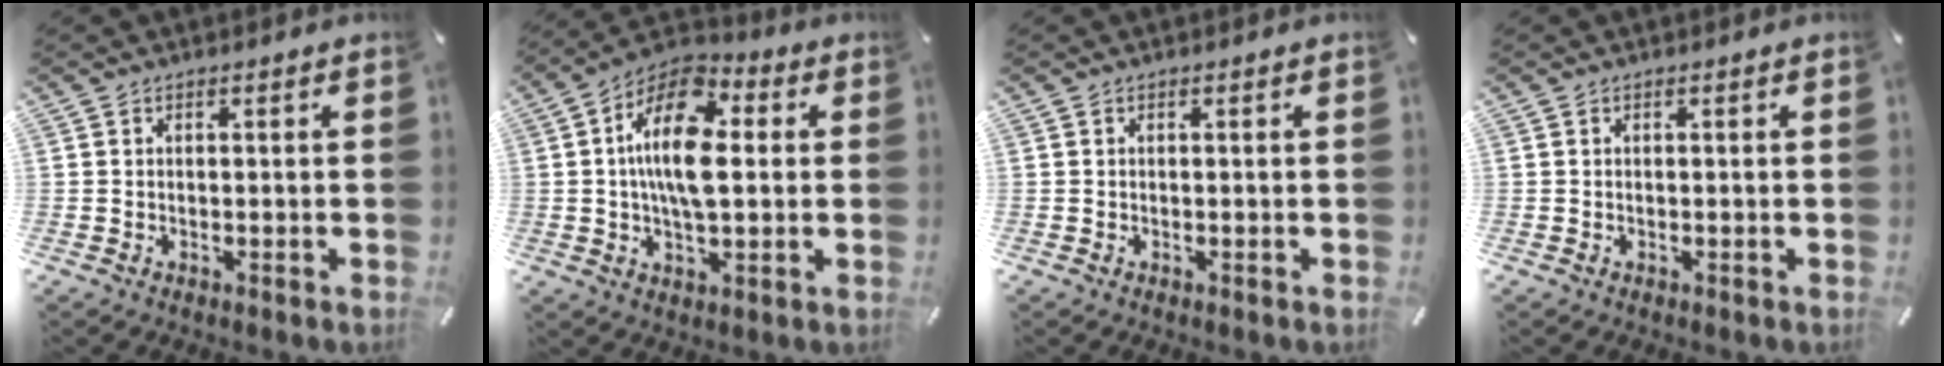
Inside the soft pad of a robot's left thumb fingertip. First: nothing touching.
{"total": 15.6, "force": [1.7, 8.5, 13.0], "torque": [-0.255, -0.009, 0.022]}
{"total": 0.0}
{"total": 0.0}